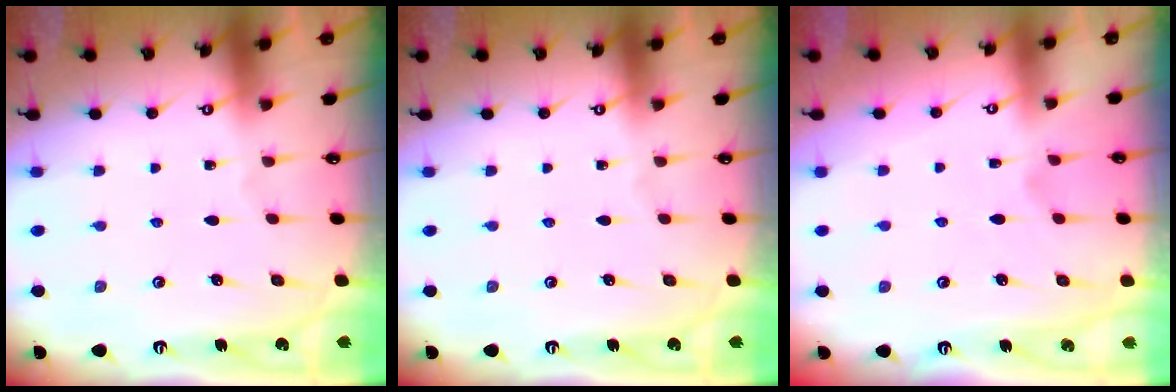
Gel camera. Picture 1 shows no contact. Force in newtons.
{"total": 0.0}
{"total": 1.1, "press": 0.0, "slide": 1.1}